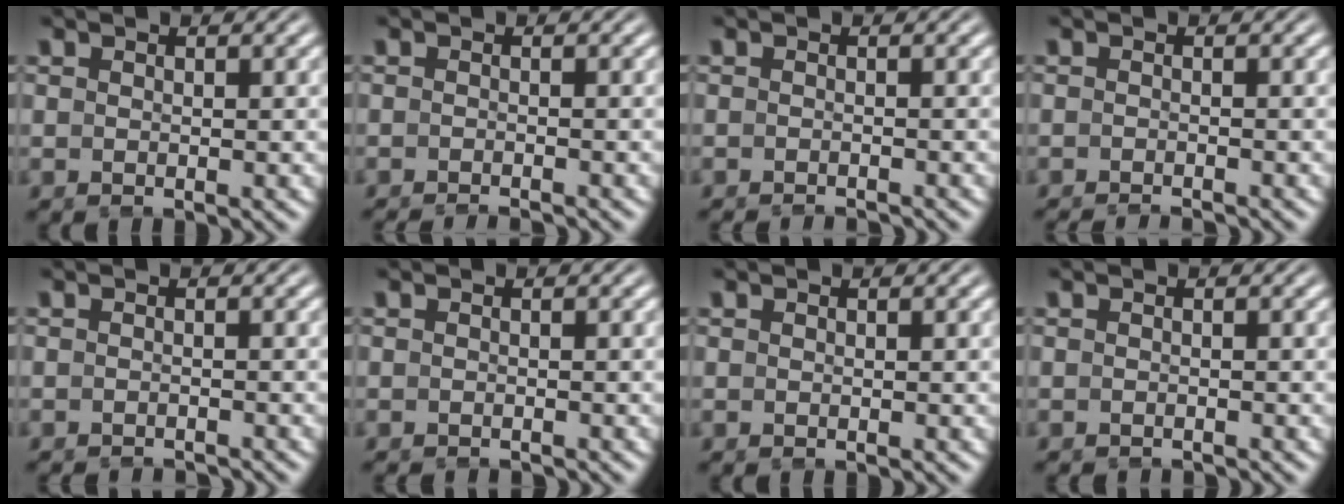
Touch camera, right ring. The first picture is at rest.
{"total": 2.3, "force": [-2.3, 0.1, 0.3], "torque": [-0.006, -0.008, -0.035]}
{"total": 2.0, "force": [-2.0, 0.0, 0.2], "torque": [-0.005, -0.008, -0.030]}
{"total": 2.3, "force": [-2.2, 0.0, 0.3], "torque": [-0.004, -0.007, -0.035]}
{"total": 2.0, "force": [-2.0, 0.1, 0.0], "torque": [0.000, -0.009, -0.029]}
{"total": 1.0, "force": [-1.0, 0.0, -0.1], "torque": [-0.002, -0.008, -0.013]}
{"total": 0.0}
{"total": 0.9, "force": [-0.9, -0.1, -0.3], "torque": [-0.001, -0.009, -0.011]}